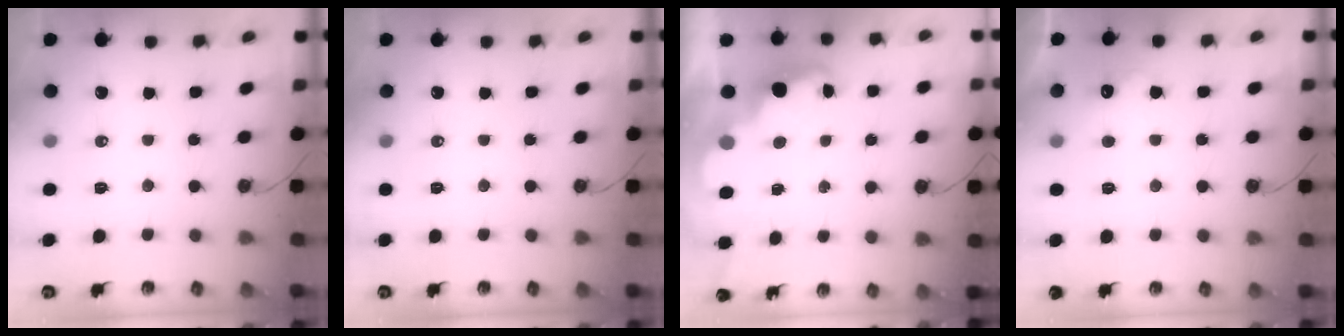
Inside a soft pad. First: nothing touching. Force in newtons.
{"total": 0.0}
{"total": 2.5, "press": 2.4, "slide": 0.5}
{"total": 5.4, "press": 5.3, "slide": 1.2}